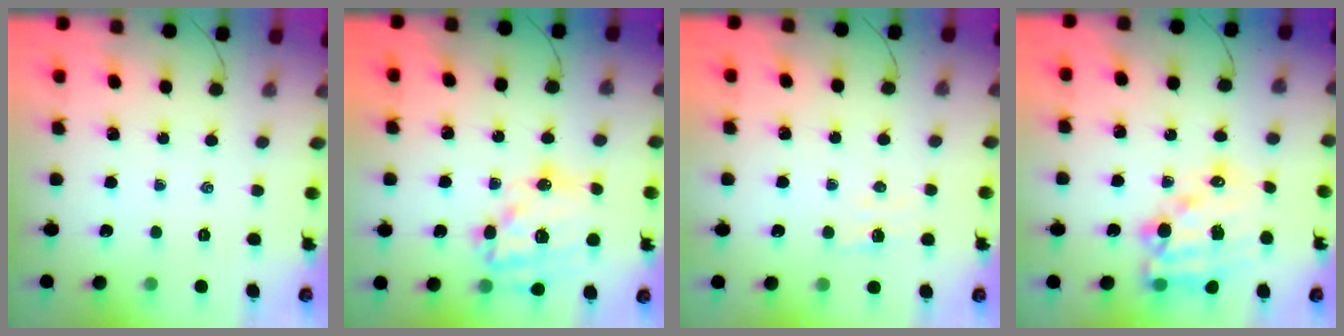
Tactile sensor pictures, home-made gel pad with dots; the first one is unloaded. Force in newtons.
{"total": 20.2, "press": 19.8, "slide": 4.2}
{"total": 3.2, "press": 3.1, "slide": 0.9}
{"total": 15.4, "press": 15.0, "slide": 3.2}